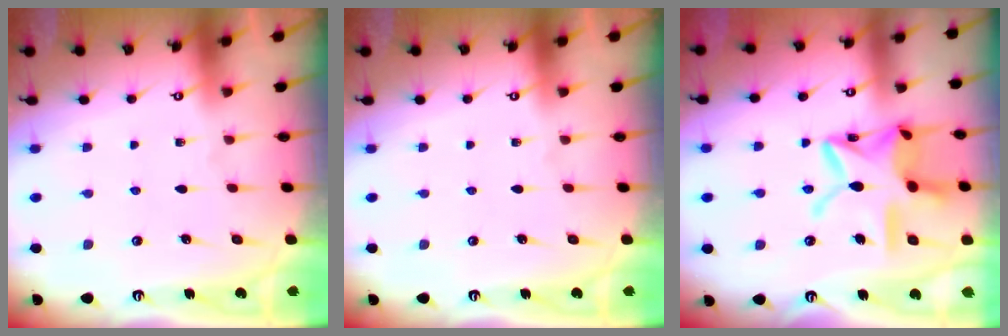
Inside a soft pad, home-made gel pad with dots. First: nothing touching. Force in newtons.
{"total": 0.0}
{"total": 17.9, "press": 17.8, "slide": 1.4}